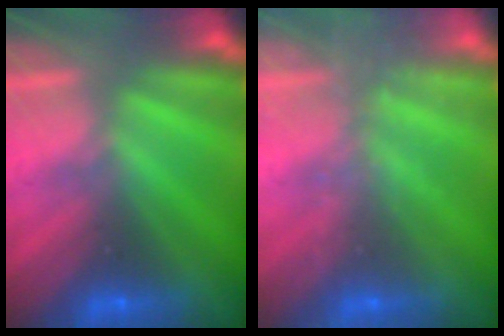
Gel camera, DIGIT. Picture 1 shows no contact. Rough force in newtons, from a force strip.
{"total": 1.8}